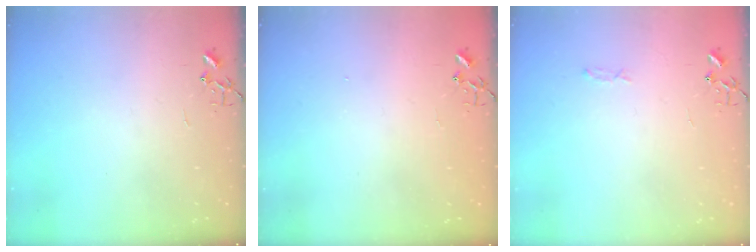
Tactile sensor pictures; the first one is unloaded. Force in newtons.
{"total": 1.3, "press": 1.2, "slide": 0.1}
{"total": 3.3, "press": 3.3, "slide": 0.5}